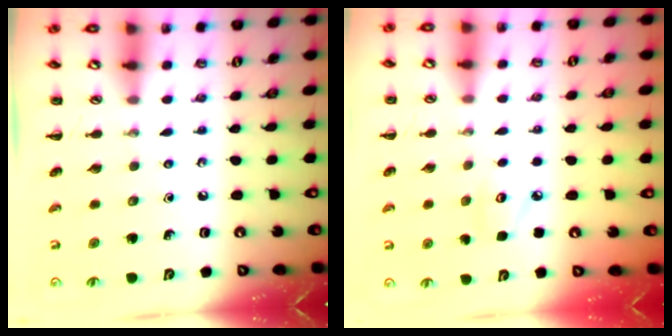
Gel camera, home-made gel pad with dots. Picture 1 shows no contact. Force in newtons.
{"total": 3.6, "press": 3.5, "slide": 0.7}